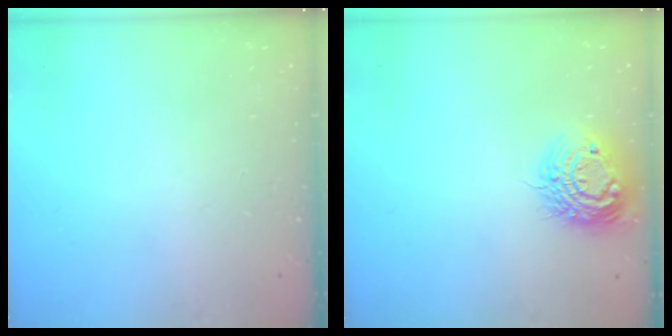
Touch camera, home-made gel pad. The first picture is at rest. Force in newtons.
{"total": 12.8, "press": 12.8, "slide": 0.7}